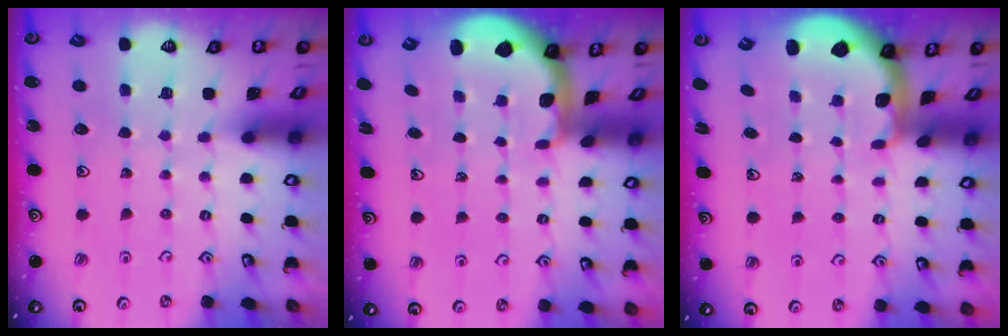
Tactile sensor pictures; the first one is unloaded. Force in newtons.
{"total": 1.2, "press": 1.2, "slide": 0.3}
{"total": 1.2, "press": 1.2, "slide": 0.3}